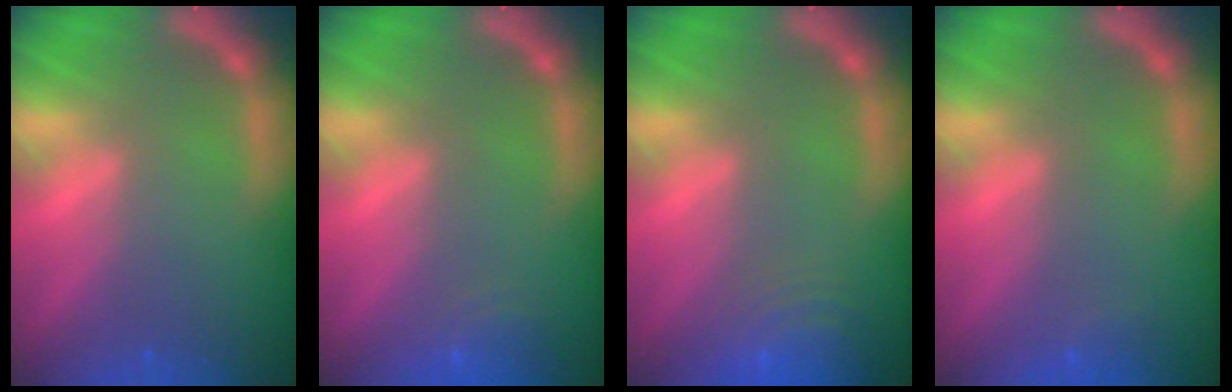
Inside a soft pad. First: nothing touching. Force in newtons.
{"total": 2.5}
{"total": 7.5}
{"total": 0.9}